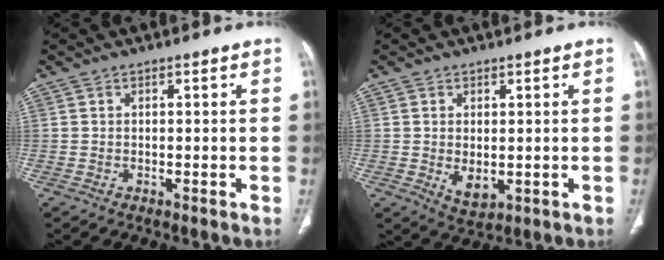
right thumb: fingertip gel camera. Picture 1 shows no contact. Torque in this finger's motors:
{"motor_torque": [-0.29, 0.38, 0.17, 0.45, 0.13]}